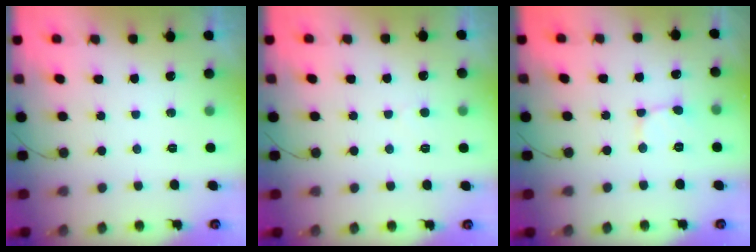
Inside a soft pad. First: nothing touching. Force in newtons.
{"total": 2.9, "press": 2.9, "slide": 0.3}
{"total": 1.9, "press": 1.9, "slide": 0.1}